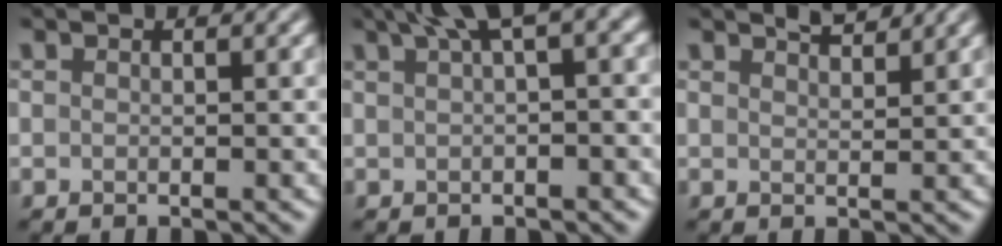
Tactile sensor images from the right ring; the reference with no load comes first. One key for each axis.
{"total": 5.1, "fx": 2.3, "fy": 1.3, "fz": 4.4, "tx": -0.050, "ty": 0.021, "tz": 0.036}
{"total": 2.1, "fx": 1.9, "fy": 0.3, "fz": 0.9, "tx": -0.006, "ty": 0.000, "tz": 0.028}